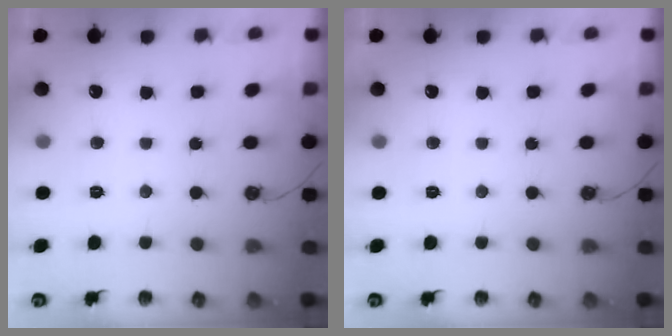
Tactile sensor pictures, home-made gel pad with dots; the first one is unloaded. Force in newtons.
{"total": 0.0}